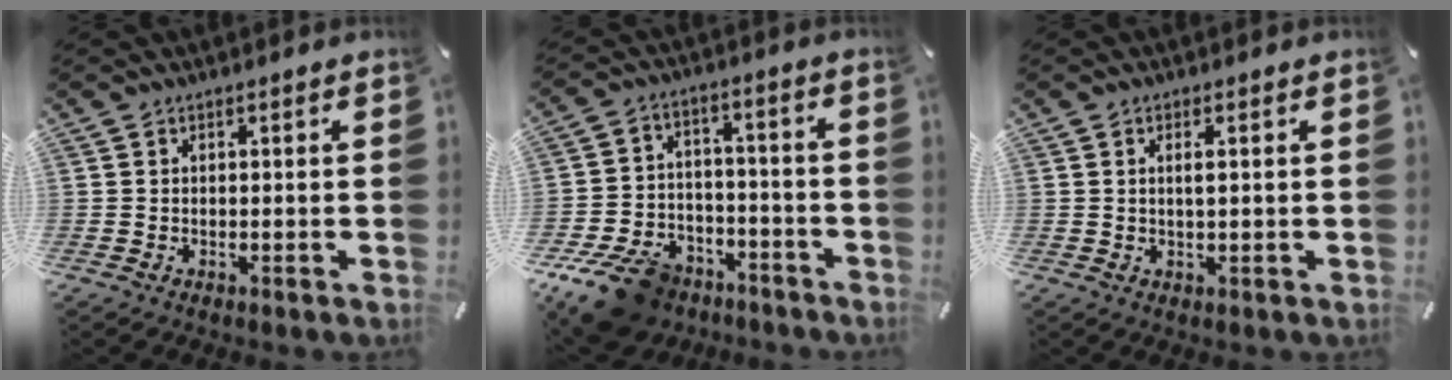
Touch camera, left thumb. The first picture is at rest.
{"total": 13.4, "force": [-9.0, 8.0, 5.8], "torque": [-0.110, 0.064, -0.156]}
{"total": 2.0, "force": [0.4, 0.4, 1.9], "torque": [-0.039, 0.000, 0.005]}